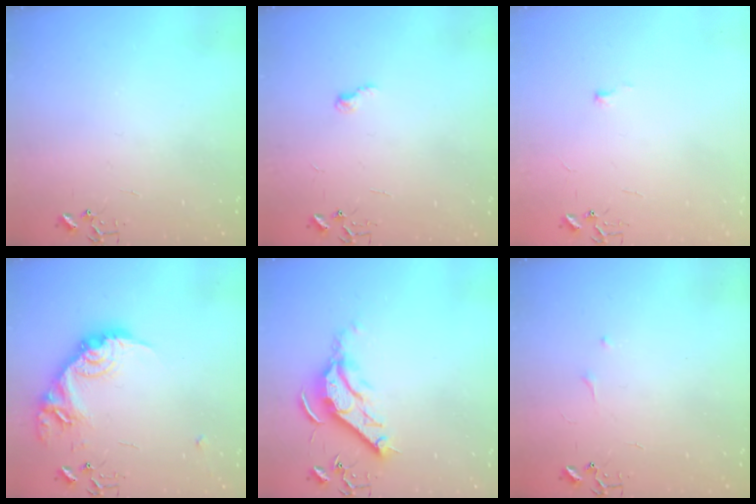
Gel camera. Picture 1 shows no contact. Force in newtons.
{"total": 5.9, "press": 5.9, "slide": 0.4}
{"total": 3.4, "press": 3.4, "slide": 0.5}
{"total": 17.6, "press": 17.6, "slide": 0.8}
{"total": 11.7, "press": 11.6, "slide": 1.3}
{"total": 4.7, "press": 4.7, "slide": 0.7}